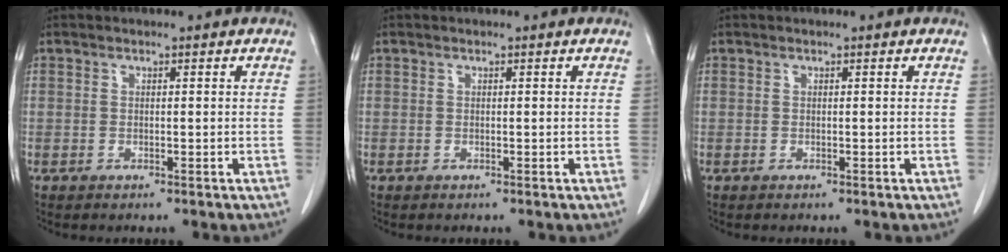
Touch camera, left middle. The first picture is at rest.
{"total": 0.0}
{"total": 0.0}